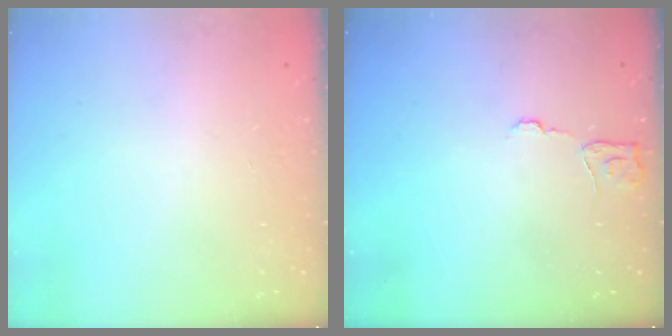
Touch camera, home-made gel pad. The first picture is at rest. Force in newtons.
{"total": 5.2, "press": 5.2, "slide": 0.4}